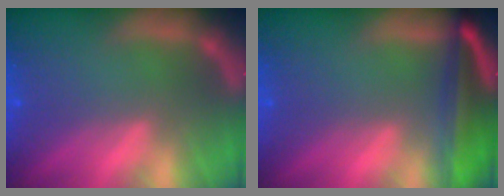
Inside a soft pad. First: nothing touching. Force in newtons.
{"total": 8.0}